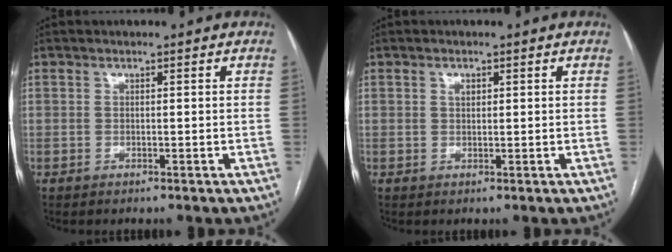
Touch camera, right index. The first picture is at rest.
{"total": 1.1, "force": [0.5, 0.7, 0.8], "torque": [-0.012, 0.001, 0.008]}